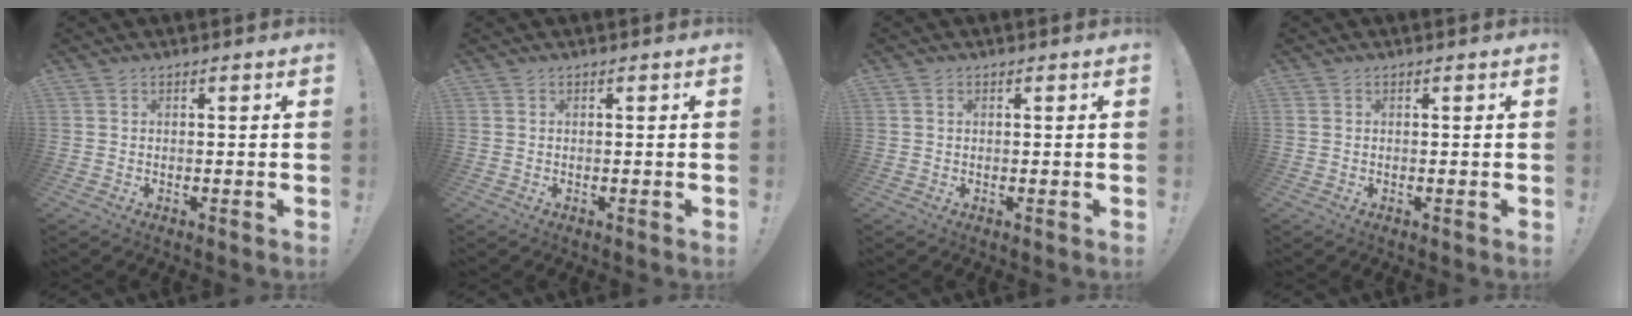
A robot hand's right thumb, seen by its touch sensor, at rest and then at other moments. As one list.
[{"total": 0.0}, {"total": 0.6, "force": [0.3, 0.4, 0.3], "torque": [-0.008, 0.003, 0.006]}, {"total": 0.0}]